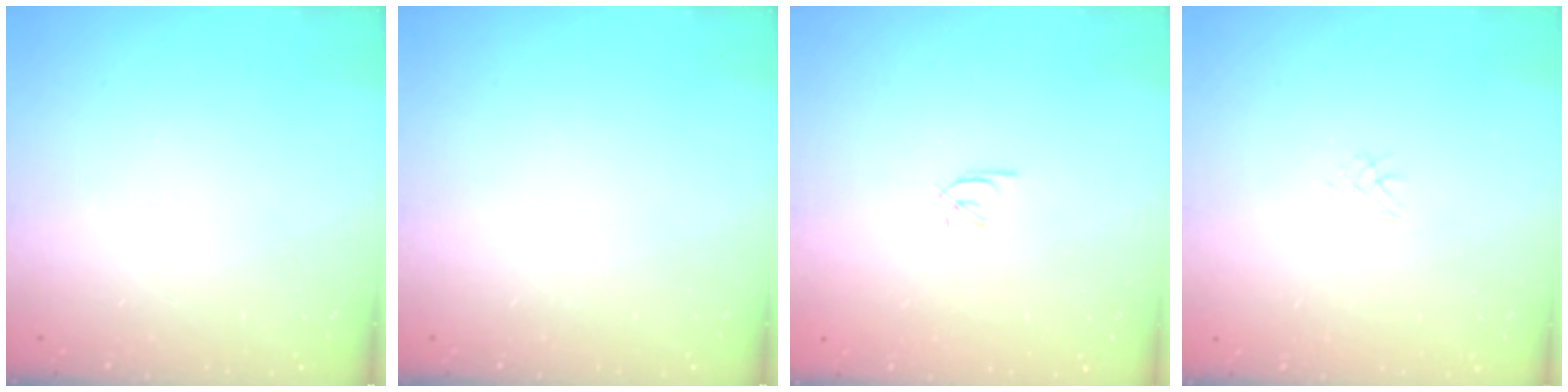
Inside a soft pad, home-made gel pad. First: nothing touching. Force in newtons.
{"total": 0.0}
{"total": 2.1, "press": 2.1, "slide": 0.4}
{"total": 1.1, "press": 1.1, "slide": 0.1}